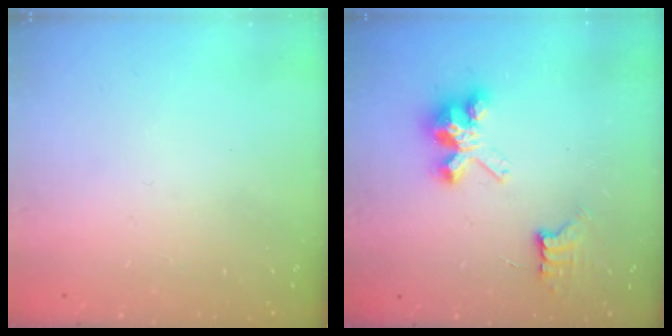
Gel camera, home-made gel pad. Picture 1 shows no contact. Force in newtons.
{"total": 7.9, "press": 7.9, "slide": 0.6}